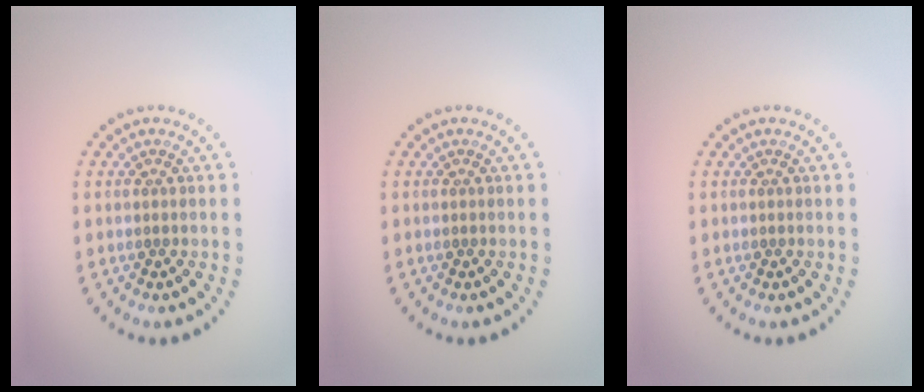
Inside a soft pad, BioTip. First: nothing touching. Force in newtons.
{"total": 0.0}
{"total": 0.0}